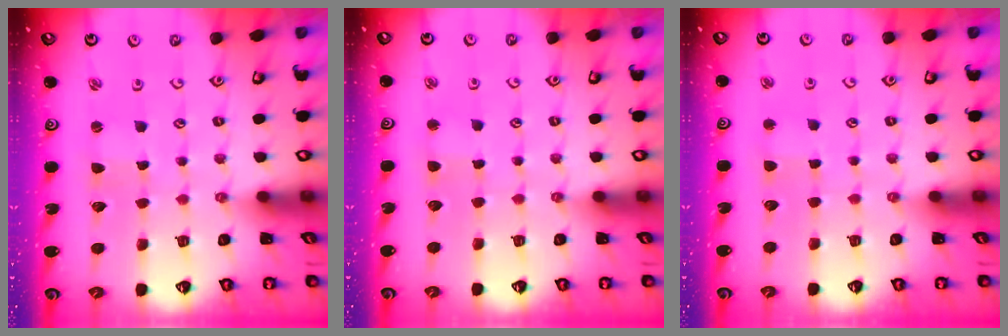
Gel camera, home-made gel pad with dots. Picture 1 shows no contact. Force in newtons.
{"total": 2.4, "press": 2.4, "slide": 0.3}
{"total": 2.3, "press": 2.3, "slide": 0.2}